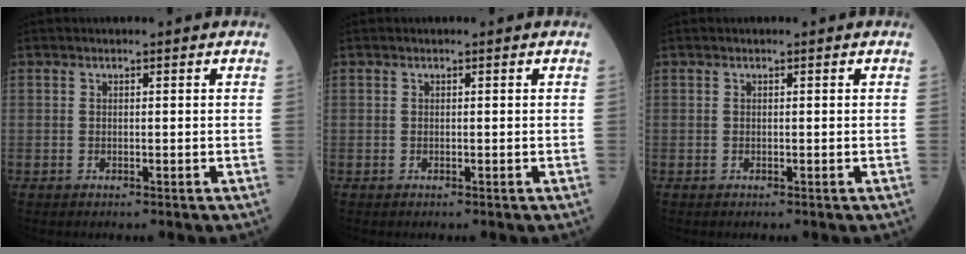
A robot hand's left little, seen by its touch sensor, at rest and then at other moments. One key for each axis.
{"total": 0.0}
{"total": 0.0}